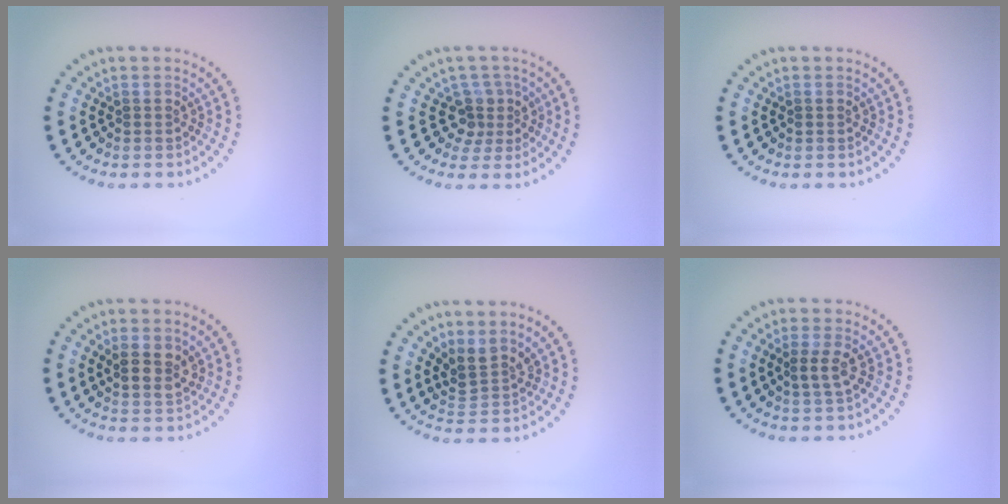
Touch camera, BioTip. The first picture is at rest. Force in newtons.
{"total": 2.7, "press": 2.0, "slide": 1.7}
{"total": 0.6, "press": 0.6, "slide": 0.0}
{"total": 2.8, "press": 2.6, "slide": 1.1}
{"total": 2.7, "press": 2.0, "slide": 1.9}
{"total": 1.8, "press": 1.7, "slide": 0.6}